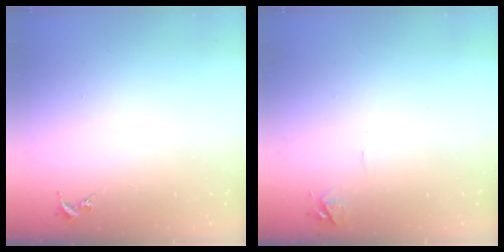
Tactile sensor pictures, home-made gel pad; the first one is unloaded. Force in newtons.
{"total": 6.3, "press": 6.3, "slide": 0.7}